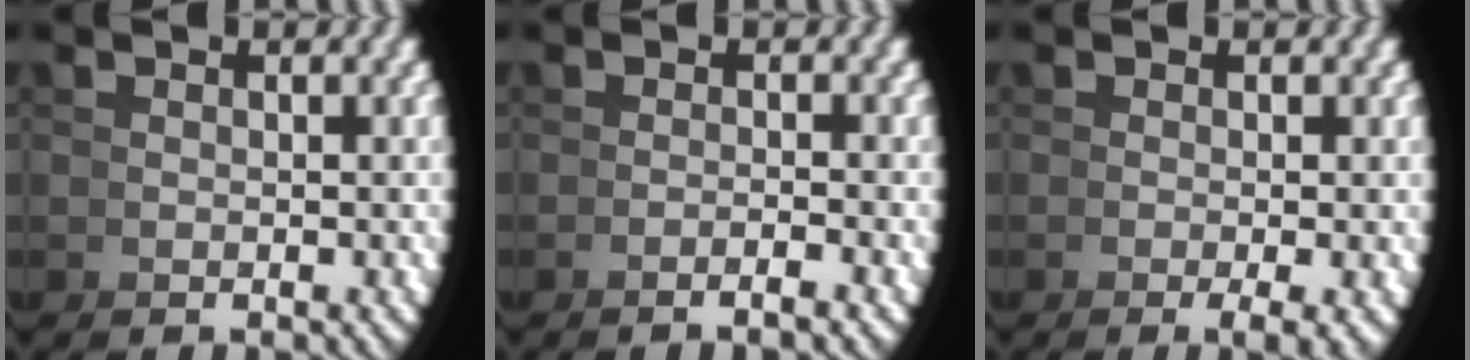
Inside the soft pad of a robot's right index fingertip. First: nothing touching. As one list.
[{"total": 1.6, "force": [-1.2, -0.7, 0.7], "torque": [-0.003, 0.015, -0.028]}, {"total": 2.5, "force": [-1.3, 0.4, 2.1], "torque": [-0.028, -0.003, -0.017]}]